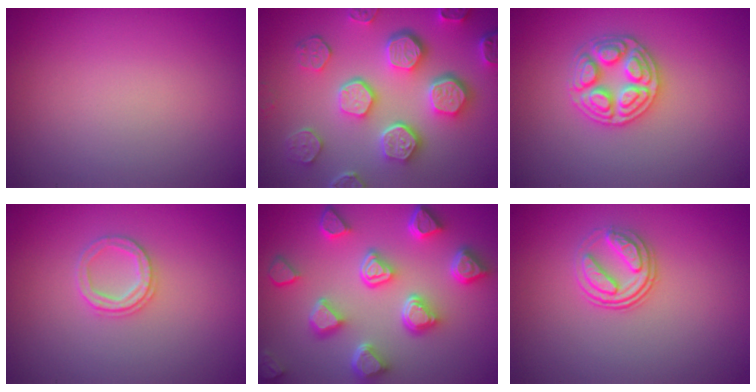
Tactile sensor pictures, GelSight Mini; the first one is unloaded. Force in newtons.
{"total": 7.6, "press": 5.9, "slide": 4.8}
{"total": 3.5, "press": 3.4, "slide": 0.5}
{"total": 2.1, "press": 2.0, "slide": 0.4}
{"total": 7.0, "press": 5.6, "slide": 4.1}
{"total": 2.5, "press": 1.9, "slide": 1.6}